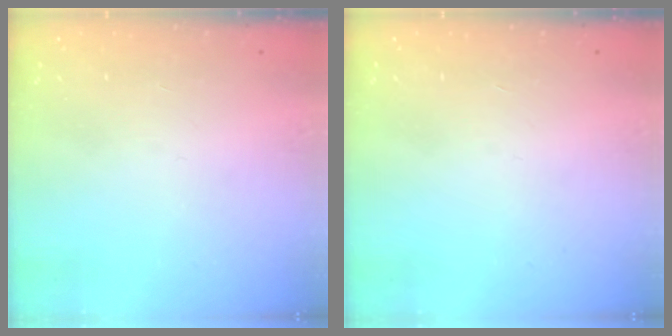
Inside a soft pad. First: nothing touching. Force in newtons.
{"total": 0.0}